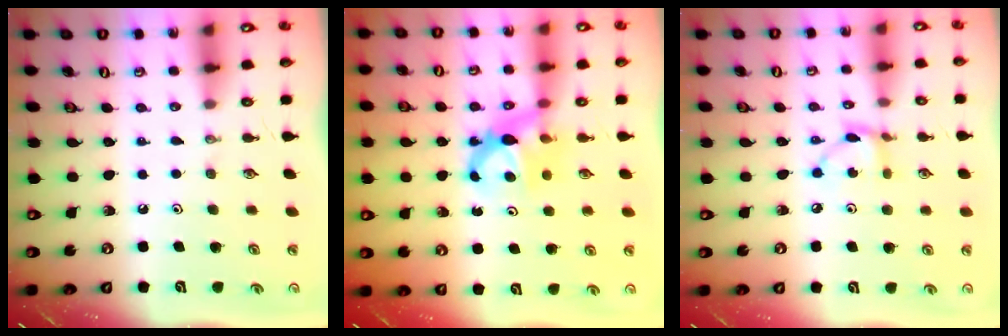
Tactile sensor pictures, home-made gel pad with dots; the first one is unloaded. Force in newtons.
{"total": 6.4, "press": 6.4, "slide": 0.4}
{"total": 5.8, "press": 5.8, "slide": 0.2}